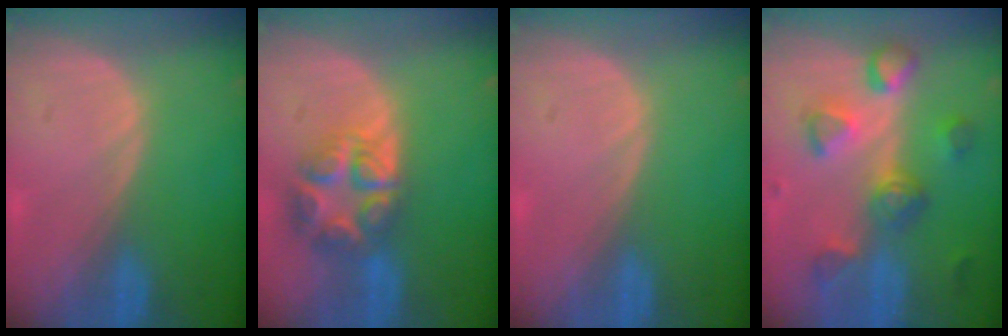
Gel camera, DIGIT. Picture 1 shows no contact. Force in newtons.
{"total": 8.1, "press": 7.0, "slide": 4.0}
{"total": 0.0}
{"total": 8.1, "press": 7.8, "slide": 2.3}